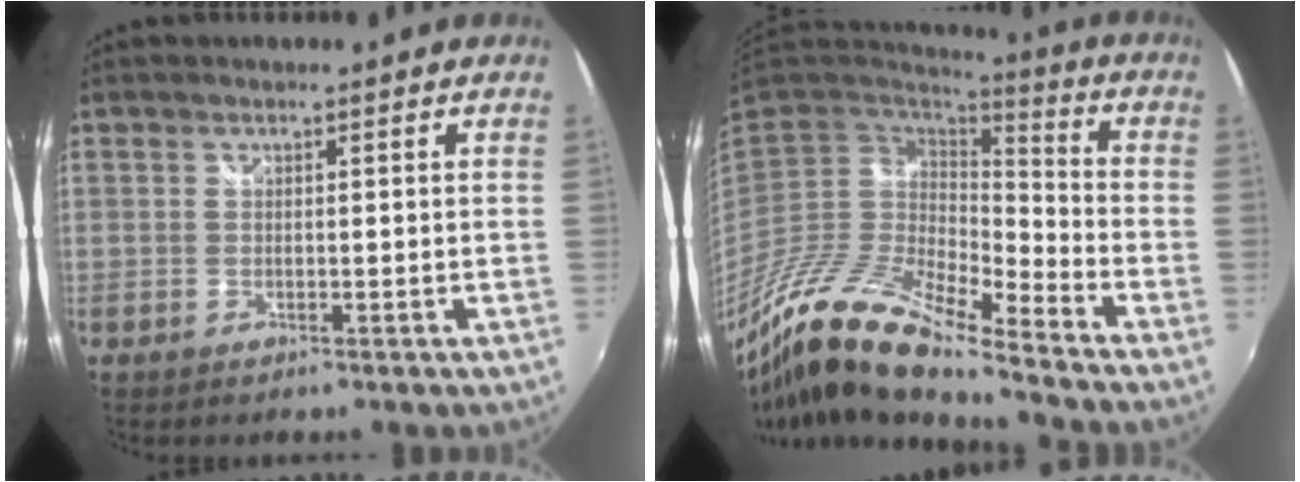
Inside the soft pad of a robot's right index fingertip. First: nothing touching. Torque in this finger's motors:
{"motor_torque": [-1.36, -0.78, -0.26, -0.13]}